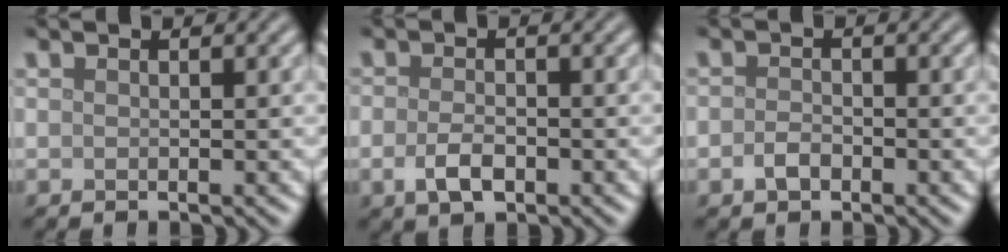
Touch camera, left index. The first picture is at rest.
{"total": 2.6, "force": [-1.0, 1.4, 1.9], "torque": [-0.039, -0.002, -0.020]}
{"total": 1.5, "force": [-0.7, 1.0, 0.8], "torque": [-0.017, 0.001, -0.016]}